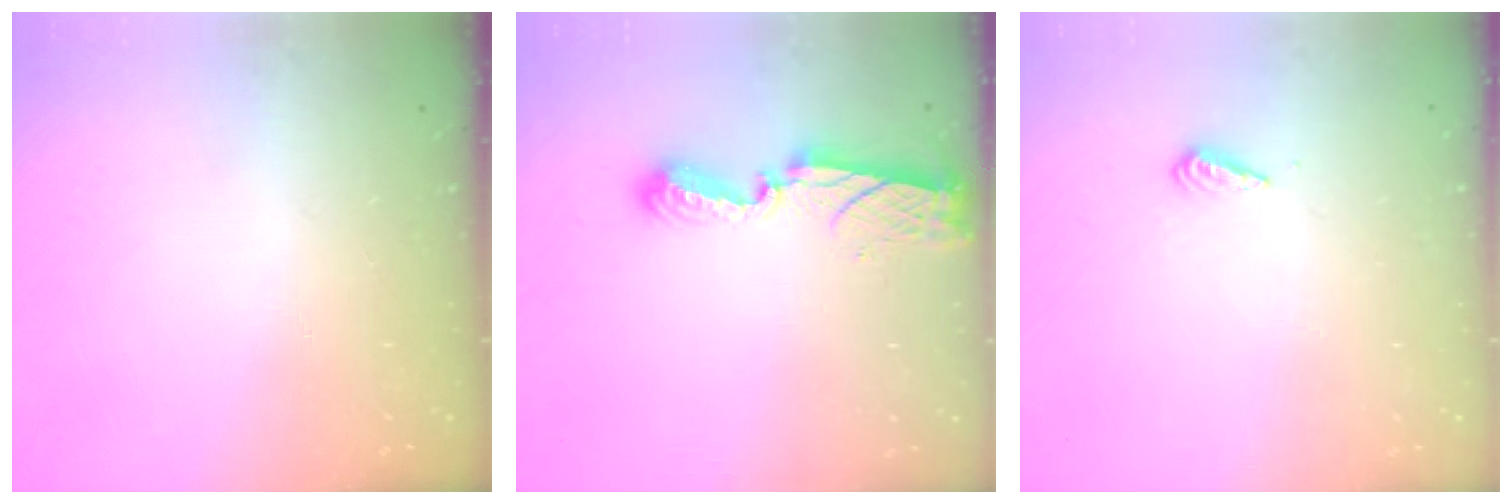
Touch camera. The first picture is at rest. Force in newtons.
{"total": 7.9, "press": 7.9, "slide": 0.3}
{"total": 4.2, "press": 4.1, "slide": 1.0}